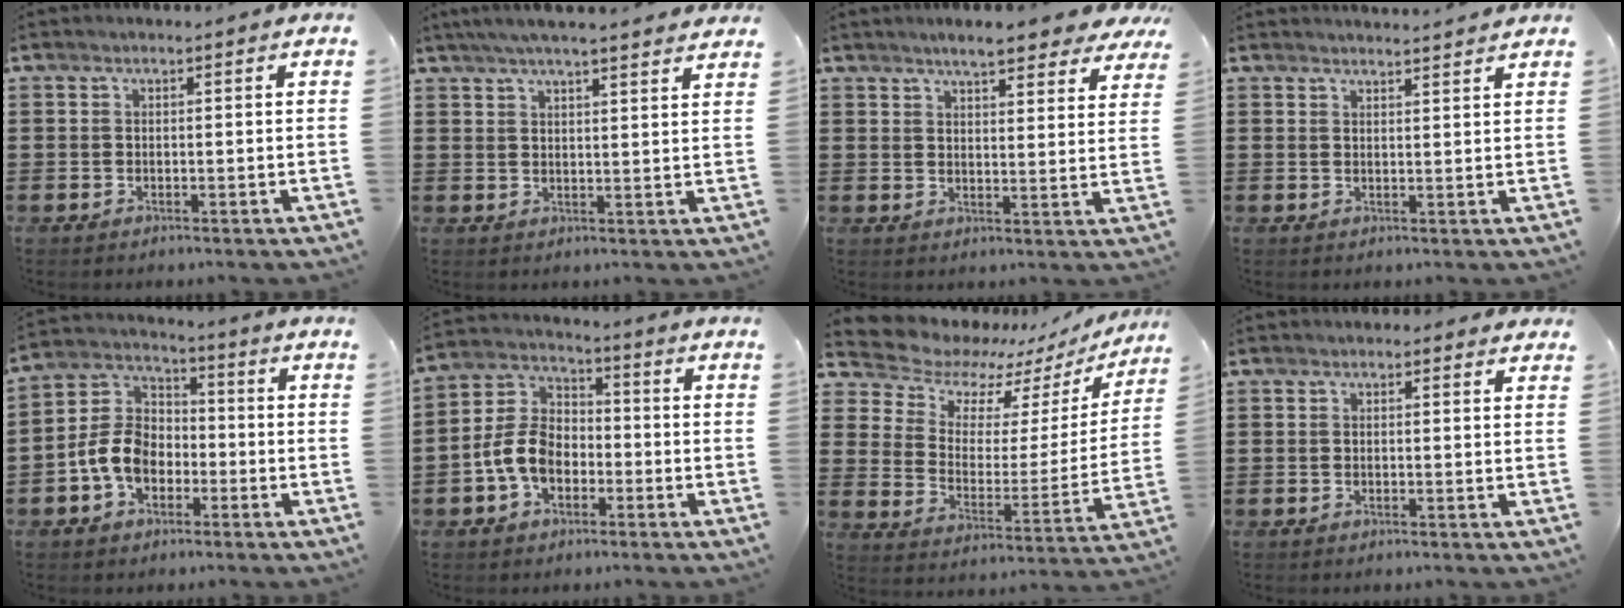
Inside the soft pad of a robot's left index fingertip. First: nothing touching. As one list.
[{"total": 4.3, "force": [3.9, 0.1, 1.9], "torque": [-0.048, -0.005, 0.070]}, {"total": 5.9, "force": [5.2, 0.5, 2.7], "torque": [-0.062, -0.015, 0.091]}, {"total": 2.0, "force": [2.0, -0.1, 0.0], "torque": [-0.006, -0.003, 0.040]}, {"total": 8.0, "force": [-3.0, 5.8, 4.7], "torque": [-0.129, 0.008, -0.066]}, {"total": 7.9, "force": [-2.9, 5.4, 5.0], "torque": [-0.134, 0.008, -0.065]}, {"total": 8.6, "force": [7.9, 2.9, 1.7], "torque": [-0.066, -0.063, 0.135]}, {"total": 0.8, "force": [0.4, 0.6, 0.3], "torque": [-0.009, 0.007, 0.007]}]